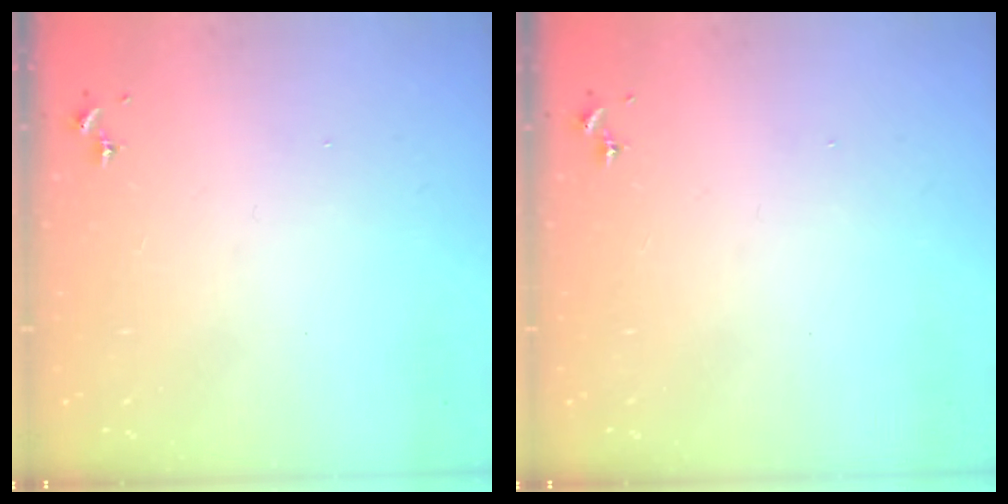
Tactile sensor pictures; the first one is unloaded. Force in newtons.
{"total": 0.0}